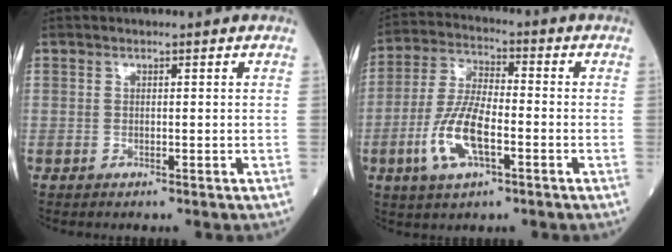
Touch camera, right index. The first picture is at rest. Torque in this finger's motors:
{"motor_torque": [1.64, -0.50, 0.77, 0.21]}